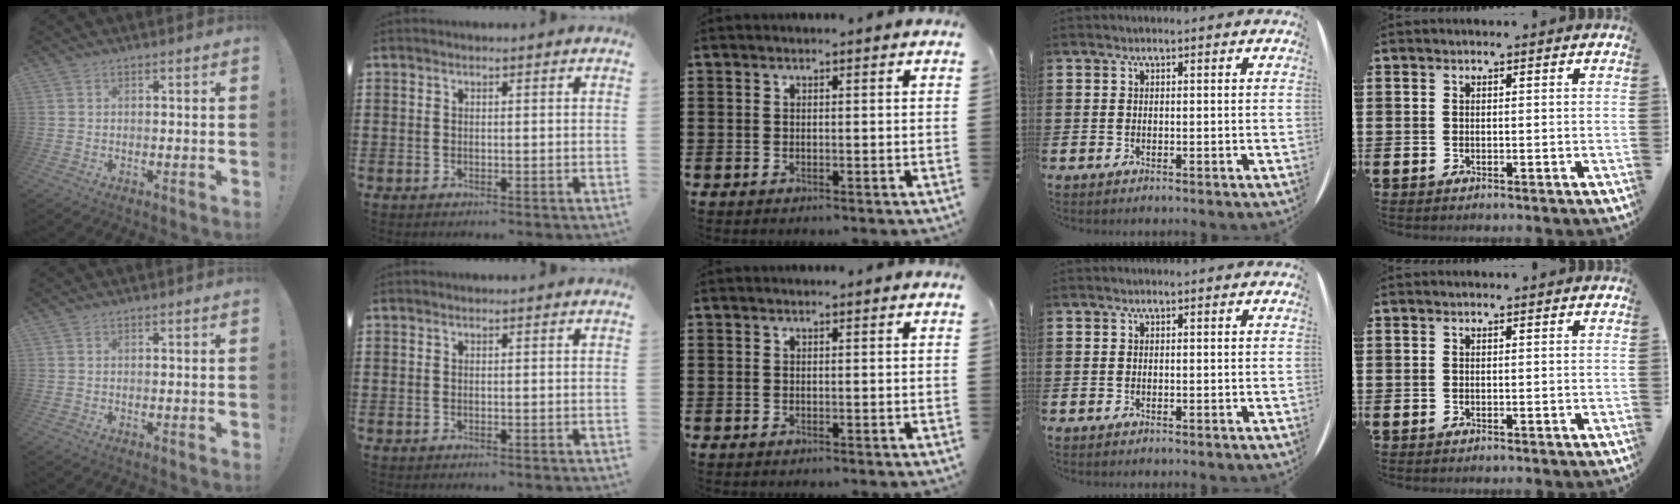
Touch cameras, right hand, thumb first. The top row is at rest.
{}